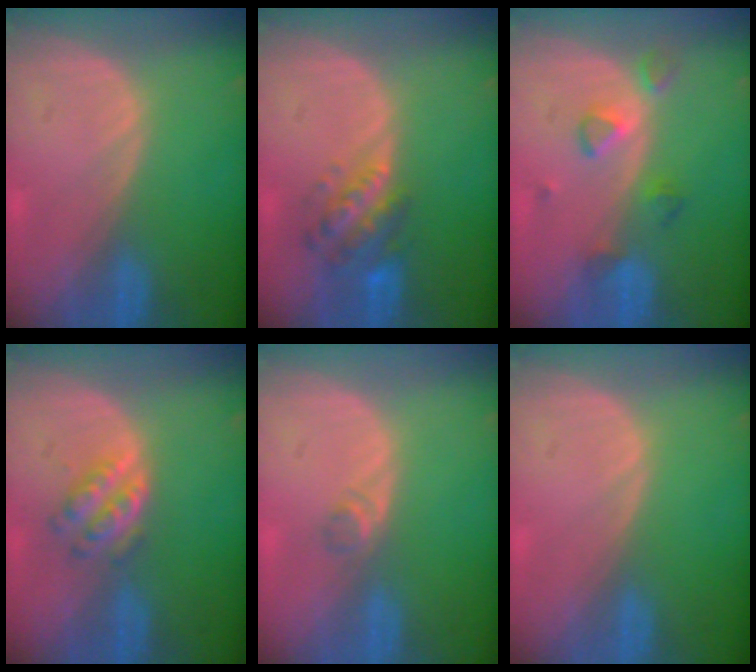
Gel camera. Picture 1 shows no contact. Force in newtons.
{"total": 6.0, "press": 5.8, "slide": 1.6}
{"total": 4.1, "press": 4.0, "slide": 0.9}
{"total": 4.2, "press": 4.2, "slide": 0.1}
{"total": 1.6, "press": 1.4, "slide": 0.8}
{"total": 0.0}